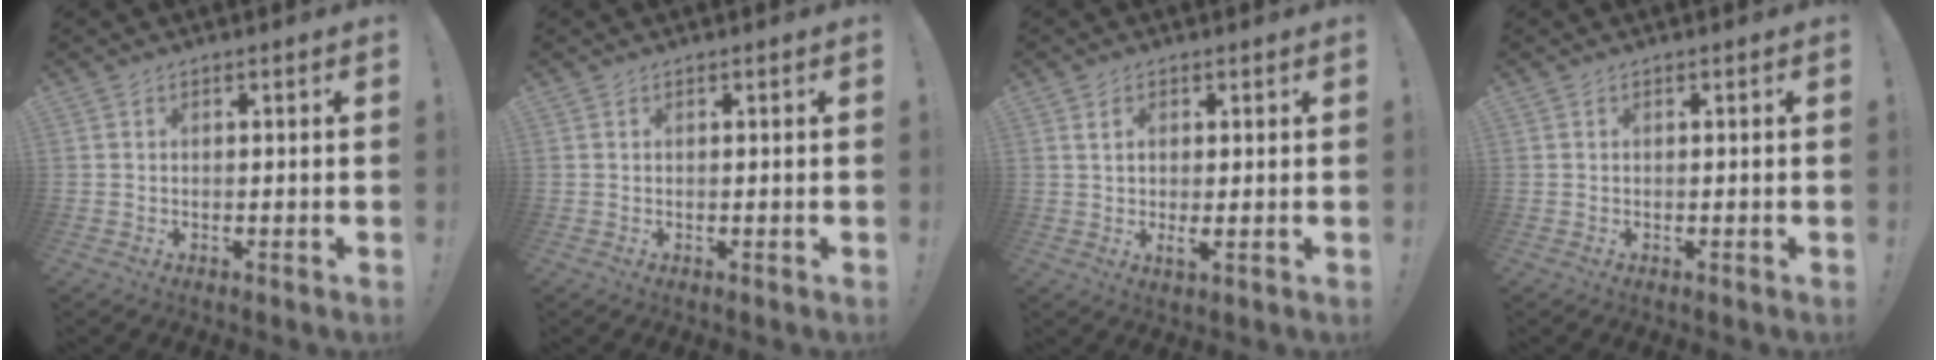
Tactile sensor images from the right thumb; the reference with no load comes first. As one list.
[{"total": 0.0}, {"total": 3.2, "force": [0.6, 0.9, 3.0], "torque": [-0.062, -0.010, 0.006]}, {"total": 0.0}]